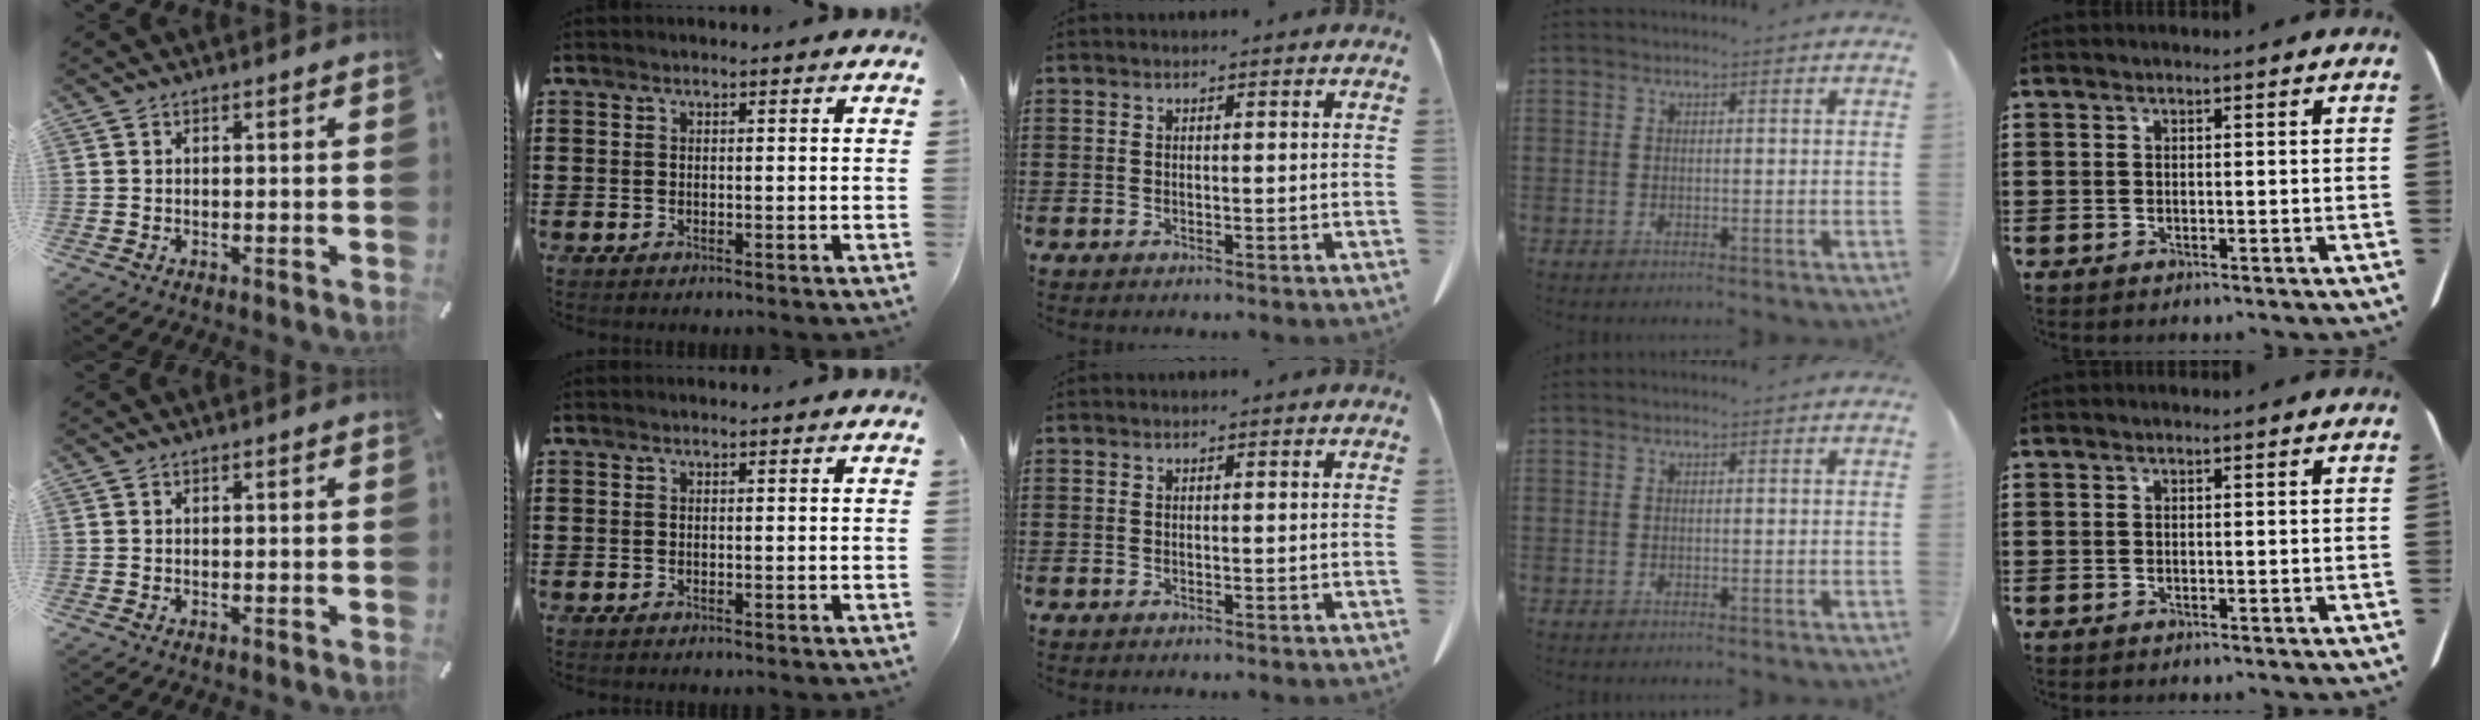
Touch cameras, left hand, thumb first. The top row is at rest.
{}